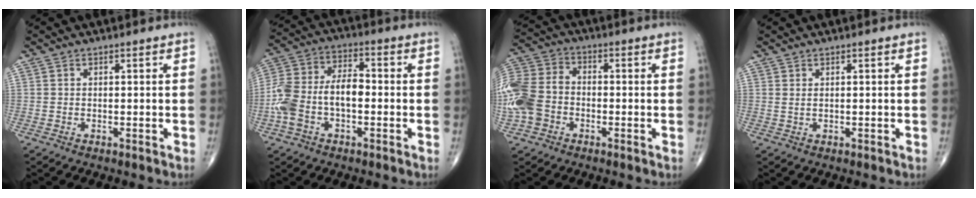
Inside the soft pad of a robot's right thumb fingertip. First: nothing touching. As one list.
[{"total": 12.6, "force": [-2.3, 7.1, 10.2], "torque": [-0.217, 0.040, -0.049]}, {"total": 13.6, "force": [-3.1, 10.4, 8.2], "torque": [-0.194, 0.029, -0.065]}, {"total": 1.0, "force": [0.5, 0.2, 0.8], "torque": [-0.019, 0.000, 0.013]}]